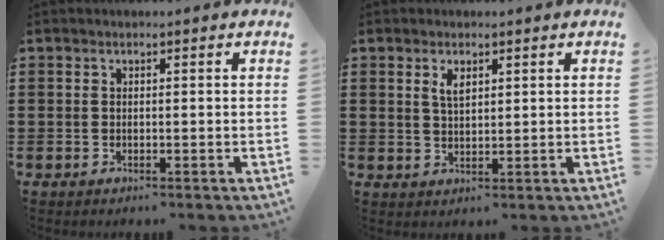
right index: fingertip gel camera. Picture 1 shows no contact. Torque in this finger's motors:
{"motor_torque": [0.24, 0.13, 0.12, 0.03]}